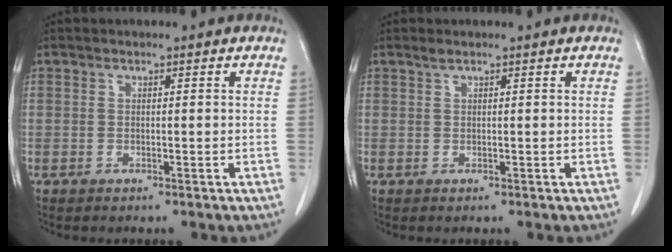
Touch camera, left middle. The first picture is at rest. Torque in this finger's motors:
{"motor_torque": [0.26, -0.17, -0.04, 0.01]}